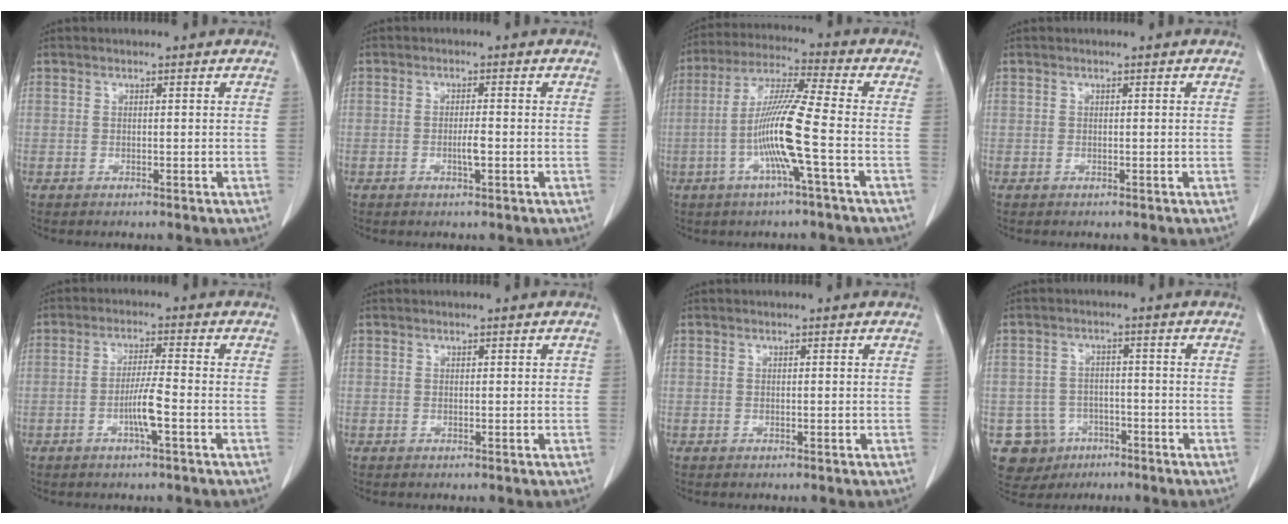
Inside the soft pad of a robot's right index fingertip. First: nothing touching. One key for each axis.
{"total": 2.0, "fx": -0.6, "fy": 0.2, "fz": 1.9, "tx": -0.038, "ty": -0.001, "tz": -0.009}
{"total": 11.3, "fx": -2.8, "fy": -0.8, "fz": 10.9, "tx": -0.216, "ty": -0.001, "tz": -0.062}
{"total": 0.0}
{"total": 4.5, "fx": -1.7, "fy": -0.2, "fz": 4.2, "tx": -0.081, "ty": -0.001, "tz": -0.032}
{"total": 0.6, "fx": 0.1, "fy": 0.4, "fz": 0.4, "tx": -0.003, "ty": 0.007, "tz": 0.003}
{"total": 0.0}
{"total": 7.1, "fx": -3.3, "fy": 6.2, "fz": 0.6, "tx": -0.015, "ty": 0.009, "tz": -0.043}